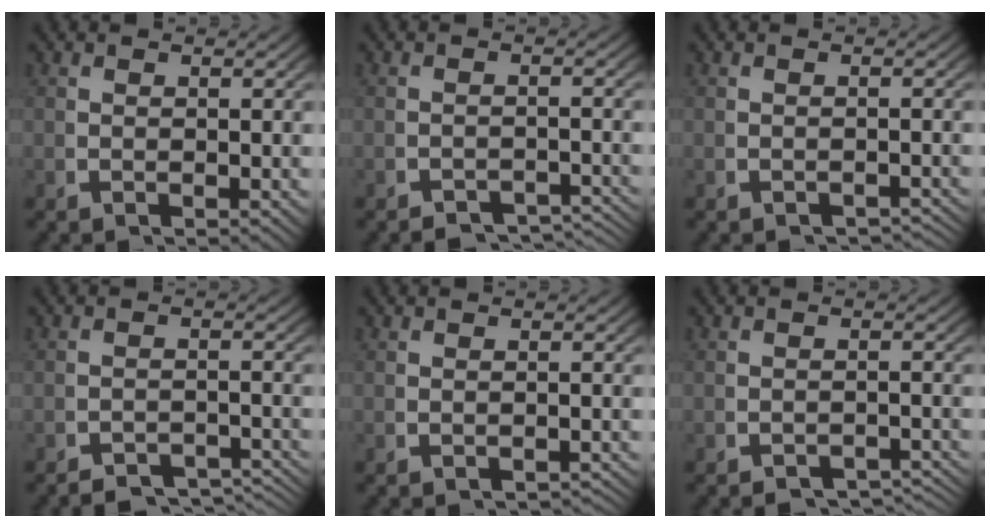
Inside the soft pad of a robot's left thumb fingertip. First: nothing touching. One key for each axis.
{"total": 4.2, "fx": -3.6, "fy": 1.5, "fz": 1.5, "tx": -0.011, "ty": -0.015, "tz": -0.054}
{"total": 2.5, "fx": -2.5, "fy": 0.4, "fz": 0.4, "tx": 0.000, "ty": -0.002, "tz": -0.035}
{"total": 4.6, "fx": -3.8, "fy": 1.7, "fz": 1.8, "tx": -0.015, "ty": -0.016, "tz": -0.061}
{"total": 1.5, "fx": -1.4, "fy": 0.3, "fz": 0.2, "tx": 0.000, "ty": 0.000, "tz": -0.021}
{"total": 3.8, "fx": -3.4, "fy": 1.2, "fz": 1.3, "tx": -0.008, "ty": -0.011, "tz": -0.049}